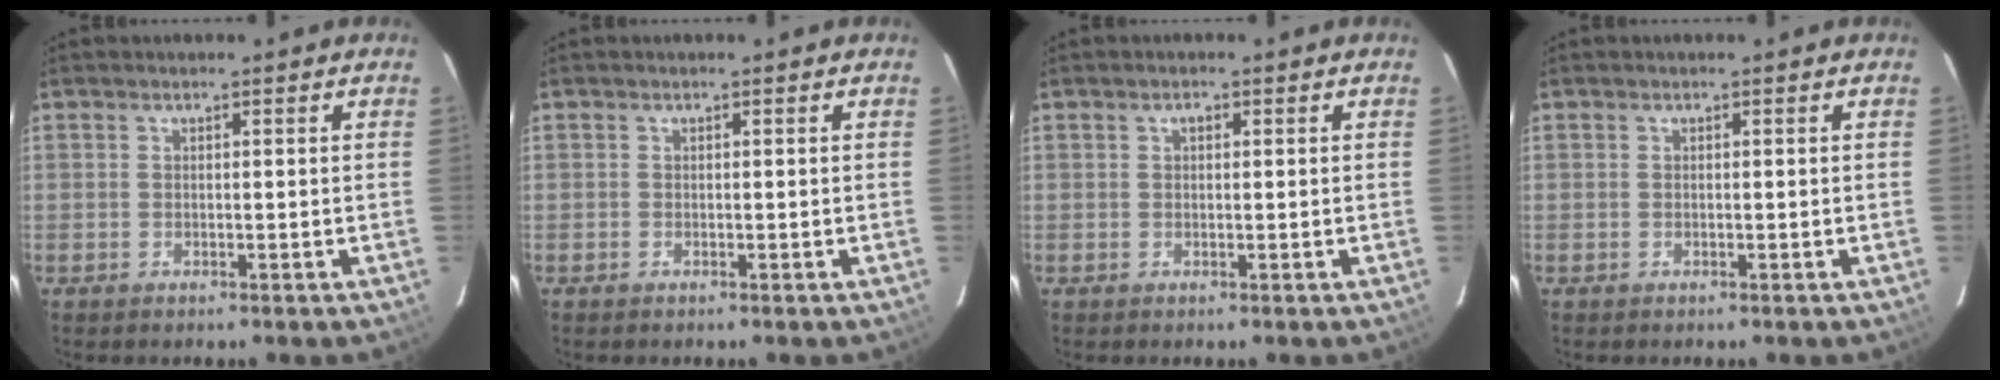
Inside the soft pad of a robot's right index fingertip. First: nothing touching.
{"total": 0.0}
{"total": 0.9, "force": [0.3, 0.6, 0.6], "torque": [-0.009, 0.005, 0.004]}
{"total": 0.0}